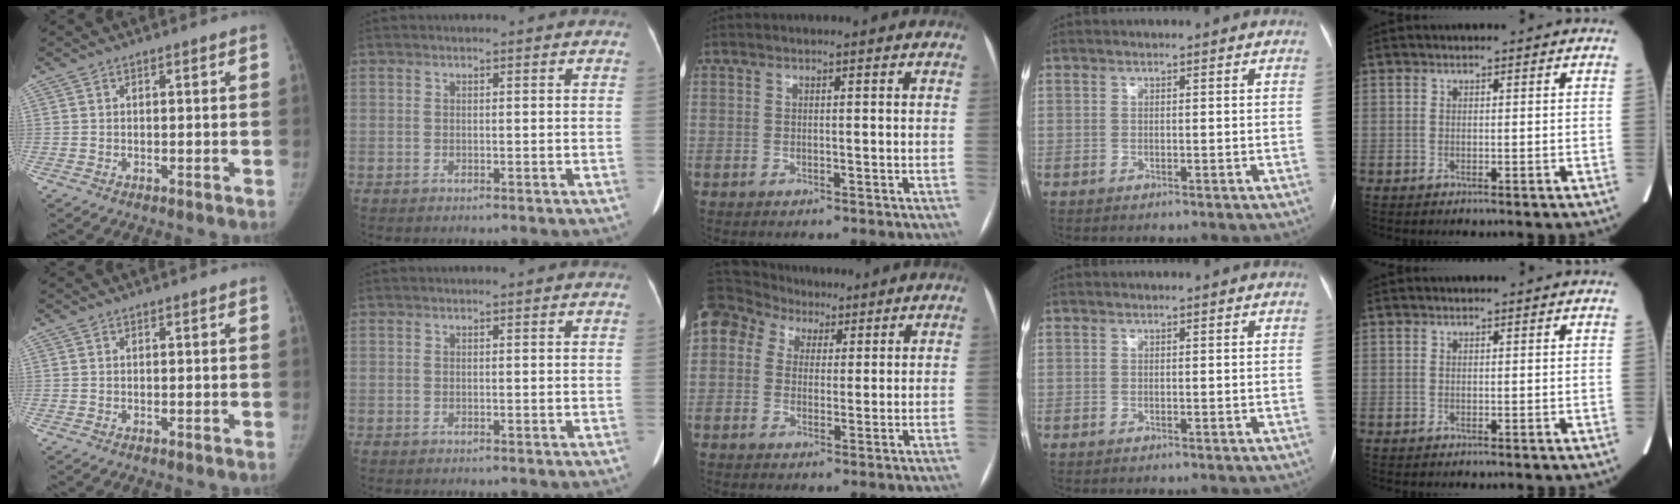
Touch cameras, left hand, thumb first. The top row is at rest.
{"middle": {"total": 18.7, "force": [9.7, 14.1, 7.6], "torque": [-0.236, 0.106, 0.183]}}